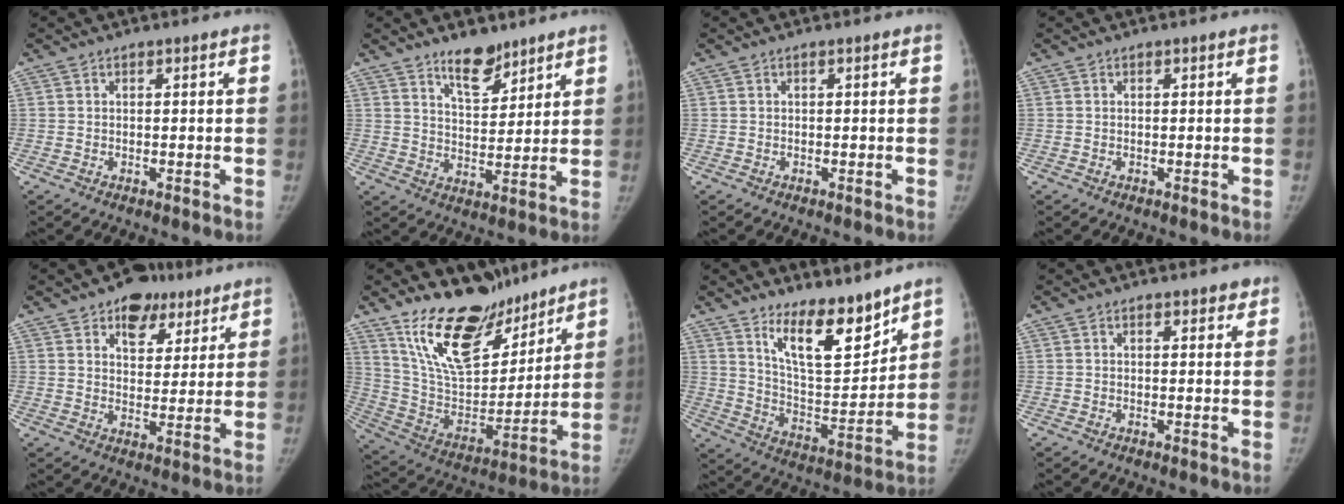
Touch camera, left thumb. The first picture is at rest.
{"total": 7.7, "force": [5.9, 3.3, 3.7], "torque": [-0.033, -0.046, 0.100]}
{"total": 0.0}
{"total": 0.0}
{"total": 10.1, "force": [6.3, 6.6, 4.5], "torque": [-0.022, -0.025, 0.091]}
{"total": 20.4, "force": [15.6, 9.0, 9.8], "torque": [-0.118, -0.100, 0.281]}
{"total": 13.3, "force": [9.9, 4.5, 7.8], "torque": [-0.091, -0.086, 0.178]}
{"total": 1.8, "force": [1.4, 0.8, 0.8], "torque": [0.004, -0.008, 0.015]}